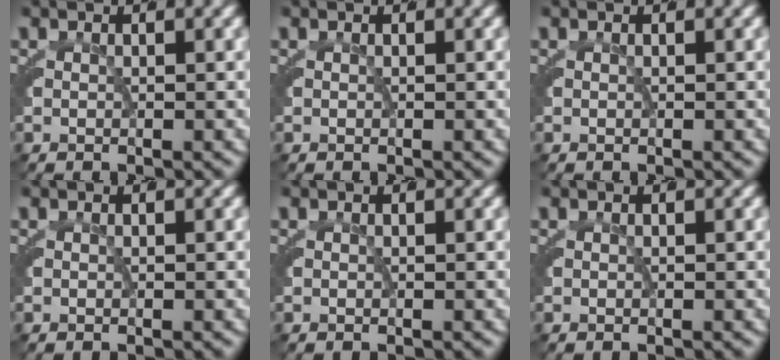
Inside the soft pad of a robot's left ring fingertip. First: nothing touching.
{"total": 0.0}
{"total": 0.0}
{"total": 0.0}
{"total": 0.0}
{"total": 0.0}